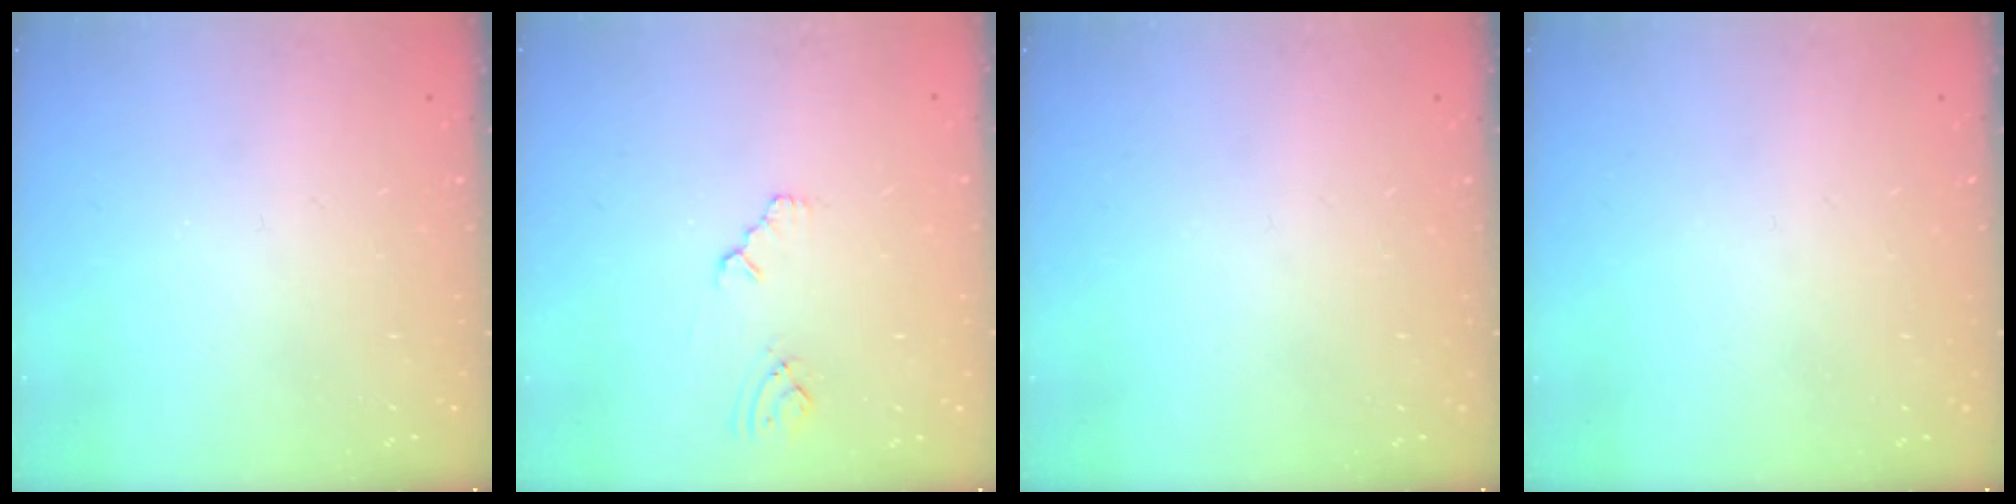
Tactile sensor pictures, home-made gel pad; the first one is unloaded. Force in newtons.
{"total": 2.4, "press": 2.3, "slide": 0.4}
{"total": 0.0}
{"total": 0.0}